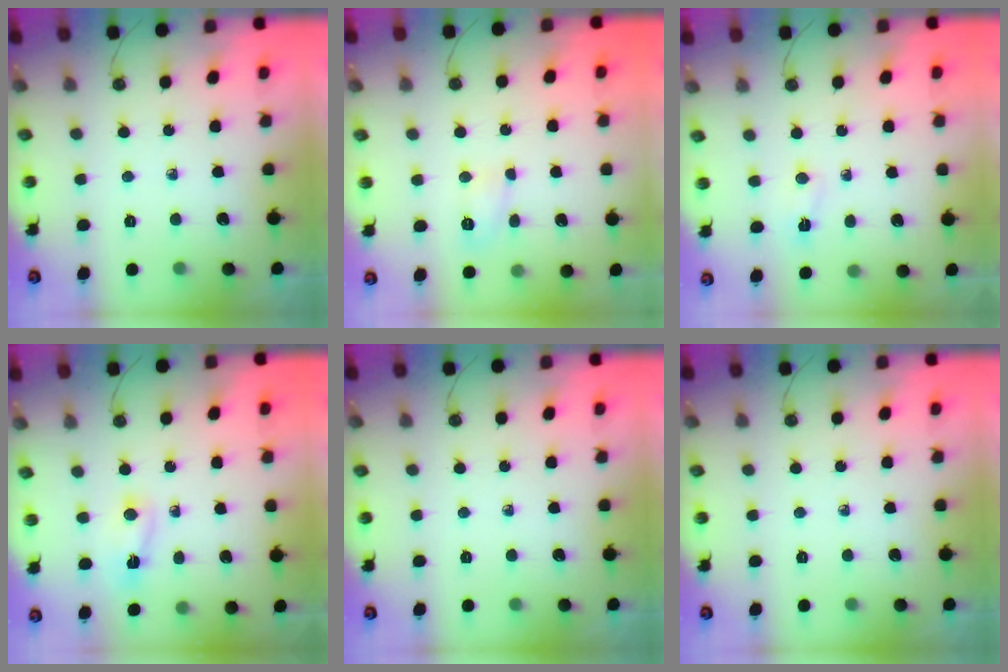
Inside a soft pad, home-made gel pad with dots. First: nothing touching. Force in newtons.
{"total": 4.5, "press": 4.5, "slide": 0.2}
{"total": 2.1, "press": 2.0, "slide": 0.5}
{"total": 2.4, "press": 2.4, "slide": 0.6}
{"total": 0.0}
{"total": 0.0}